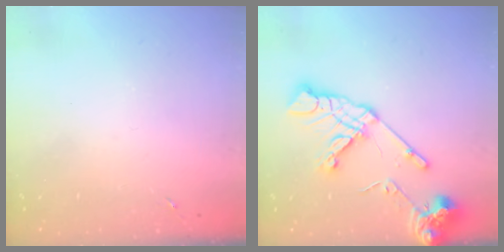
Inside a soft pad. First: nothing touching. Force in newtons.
{"total": 16.3, "press": 16.2, "slide": 2.1}